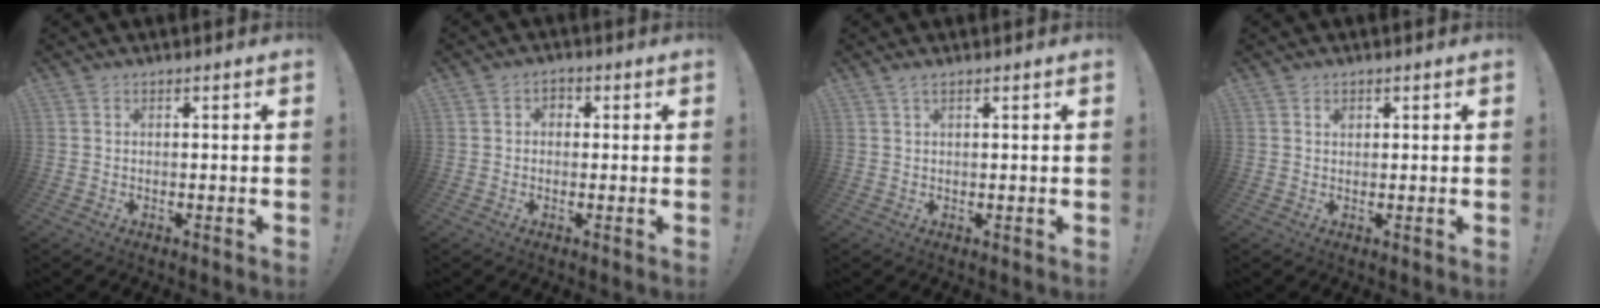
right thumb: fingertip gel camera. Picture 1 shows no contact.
{"total": 2.4, "force": [-0.3, 2.1, 1.2], "torque": [-0.016, 0.004, -0.006]}
{"total": 1.6, "force": [1.0, 0.3, 1.2], "torque": [-0.026, 0.001, 0.019]}
{"total": 1.0, "force": [0.6, 0.8, 0.2], "torque": [0.002, -0.002, 0.010]}